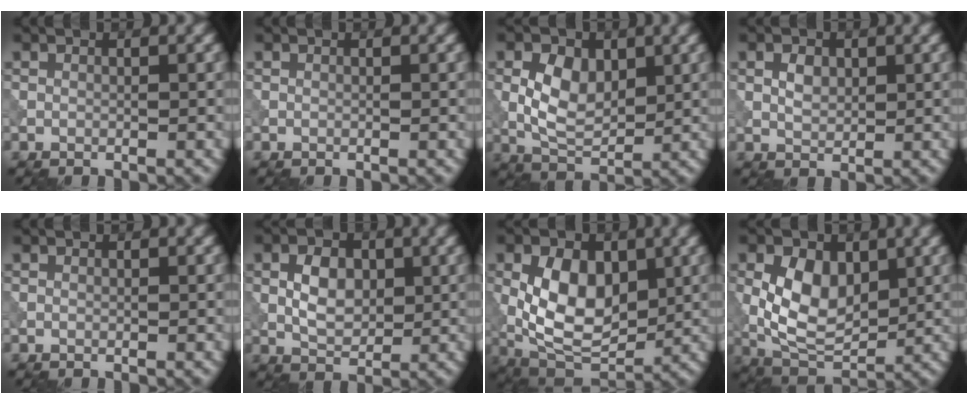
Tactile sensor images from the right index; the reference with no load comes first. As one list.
[{"total": 0.0}, {"total": 4.9, "force": [0.7, 3.2, 3.7], "torque": [-0.076, -0.002, 0.012]}, {"total": 1.8, "force": [0.5, 1.2, 1.3], "torque": [-0.023, 0.000, 0.008]}, {"total": 0.0}, {"total": 3.9, "force": [0.5, 2.5, 2.9], "torque": [-0.053, 0.001, 0.006]}, {"total": 8.9, "force": [0.8, 5.4, 6.9], "torque": [-0.134, -0.004, 0.010]}, {"total": 7.2, "force": [1.0, 4.5, 5.6], "torque": [-0.108, -0.004, 0.015]}]